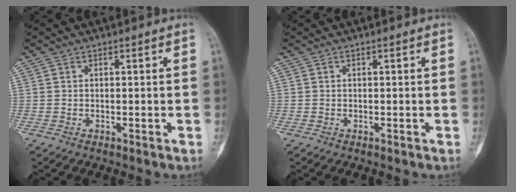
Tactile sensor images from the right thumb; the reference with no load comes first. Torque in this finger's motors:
{"motor_torque": [-0.19, 0.27, -0.04, 0.02, 0.04]}